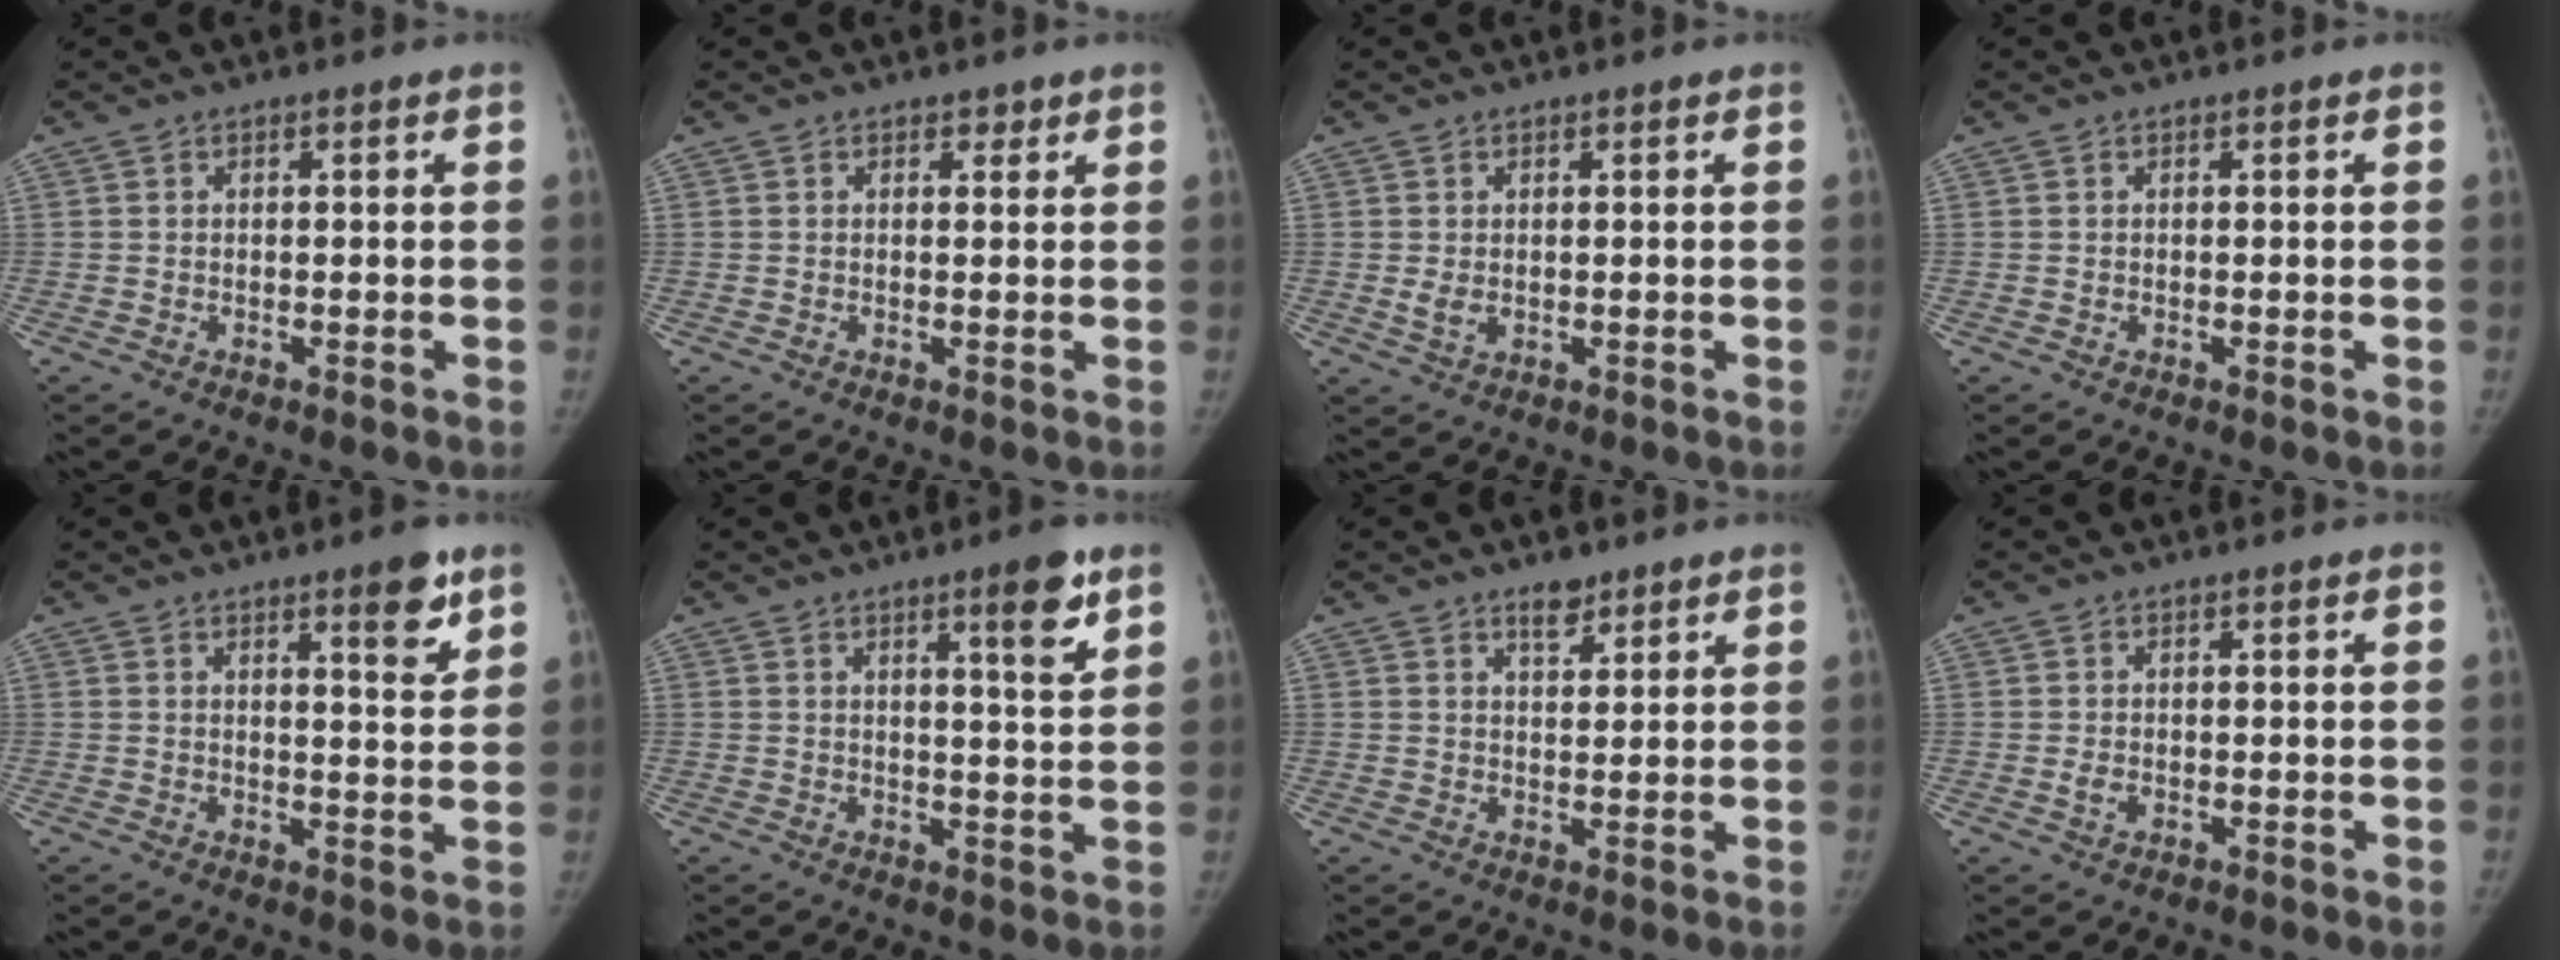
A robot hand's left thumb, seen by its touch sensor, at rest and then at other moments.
{"total": 1.2, "force": [0.8, 0.7, 0.4], "torque": [0.005, -0.005, 0.009]}
{"total": 1.9, "force": [0.1, 1.3, 1.4], "torque": [-0.024, -0.006, 0.005]}
{"total": 0.0}
{"total": 6.2, "force": [3.8, 1.5, 4.6], "torque": [-0.052, -0.025, 0.051]}
{"total": 6.7, "force": [4.0, 1.0, 5.3], "torque": [-0.070, -0.026, 0.057]}
{"total": 3.4, "force": [2.5, 1.6, 1.6], "torque": [-0.011, -0.017, 0.041]}
{"total": 1.5, "force": [-0.3, 1.1, 1.0], "torque": [-0.017, 0.000, -0.007]}